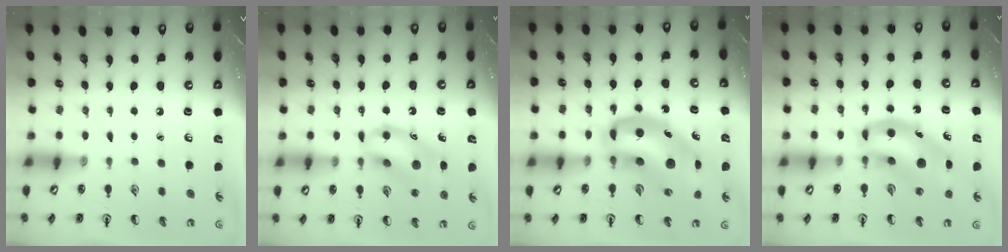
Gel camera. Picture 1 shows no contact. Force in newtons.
{"total": 13.6, "press": 13.3, "slide": 2.4}
{"total": 18.7, "press": 18.0, "slide": 5.3}
{"total": 13.6, "press": 13.2, "slide": 3.6}